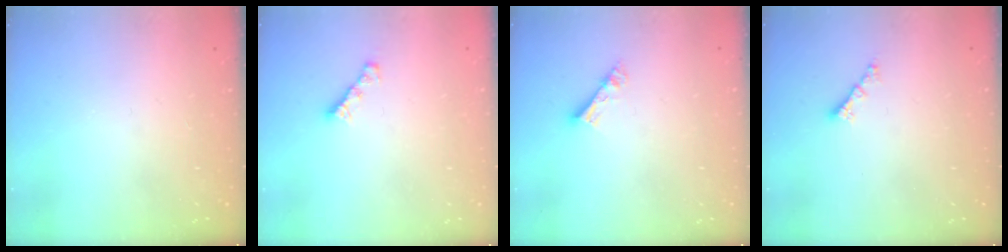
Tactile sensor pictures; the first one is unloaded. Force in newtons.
{"total": 3.5, "press": 3.5, "slide": 0.3}
{"total": 4.7, "press": 4.7, "slide": 0.2}
{"total": 2.0, "press": 2.0, "slide": 0.4}